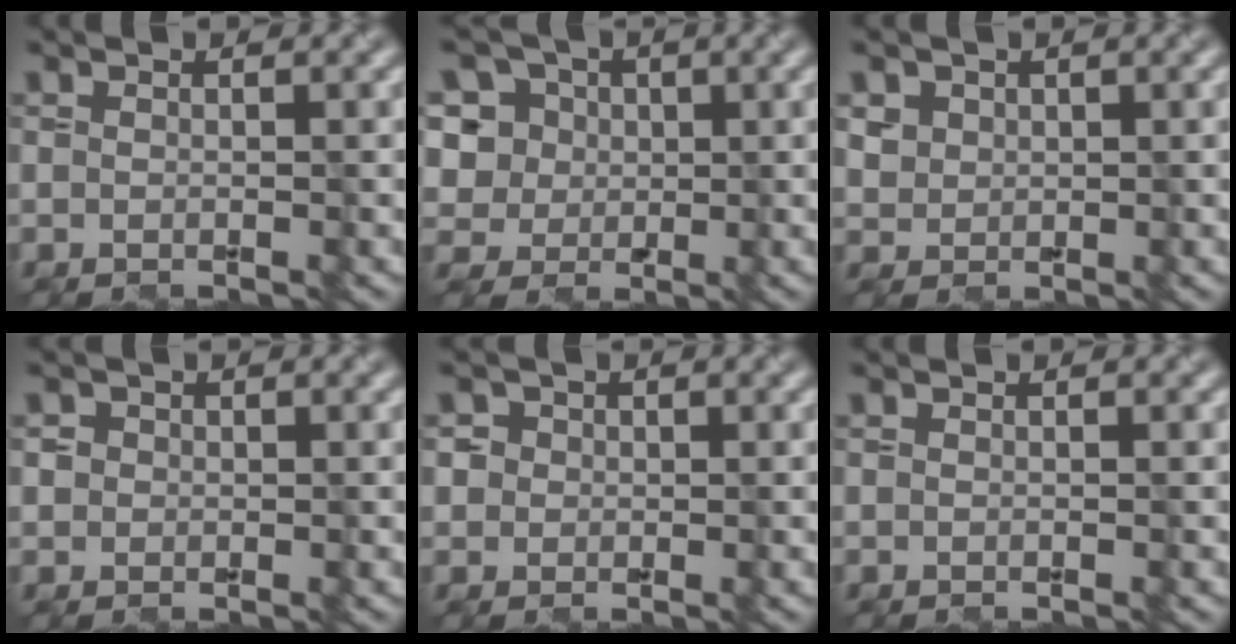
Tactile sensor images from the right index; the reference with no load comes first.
{"total": 9.3, "force": [3.6, 7.7, 3.8], "torque": [-0.083, 0.029, 0.042]}
{"total": 2.0, "force": [0.9, 1.7, 0.5], "torque": [-0.020, -0.003, 0.035]}
{"total": 1.4, "force": [0.4, 1.3, 0.3], "torque": [0.003, 0.003, 0.007]}
{"total": 2.7, "force": [1.0, 2.4, 0.8], "torque": [-0.003, 0.011, 0.012]}
{"total": 0.0}